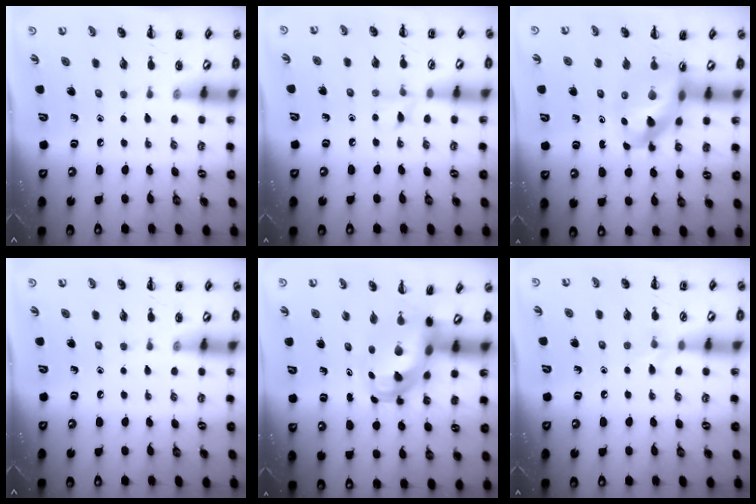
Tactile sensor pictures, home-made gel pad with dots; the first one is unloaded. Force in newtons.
{"total": 5.5, "press": 5.1, "slide": 2.0}
{"total": 12.5, "press": 12.1, "slide": 3.4}
{"total": 0.0}
{"total": 6.3, "press": 6.1, "slide": 1.6}
{"total": 6.1, "press": 5.9, "slide": 1.8}